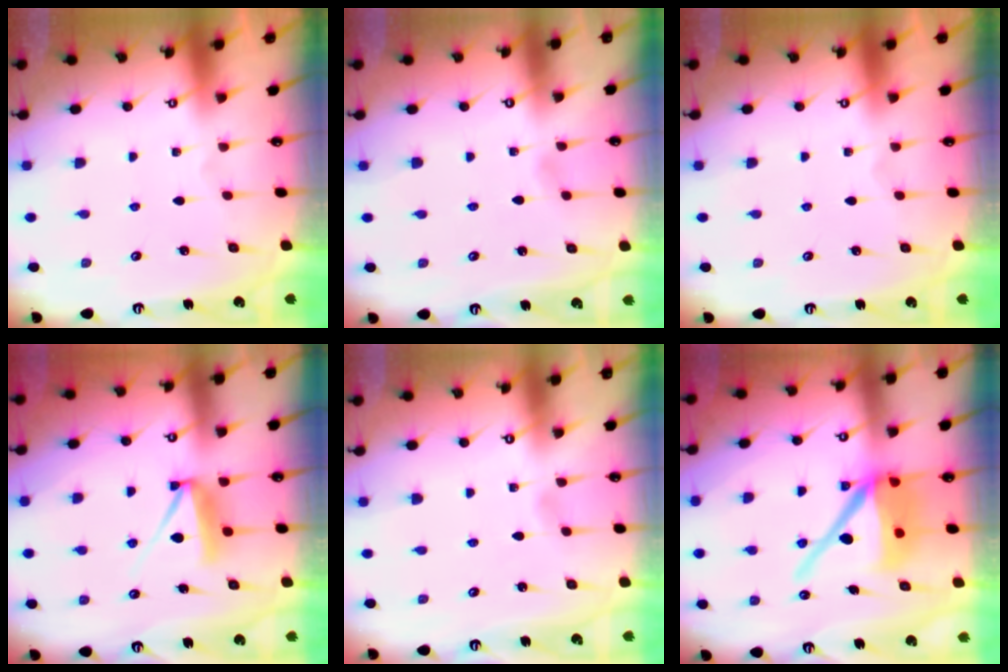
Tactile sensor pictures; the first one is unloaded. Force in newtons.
{"total": 1.4, "press": 1.4, "slide": 0.1}
{"total": 0.0}
{"total": 9.5, "press": 9.4, "slide": 0.9}
{"total": 1.6, "press": 1.6, "slide": 0.2}
{"total": 13.9, "press": 13.7, "slide": 1.9}